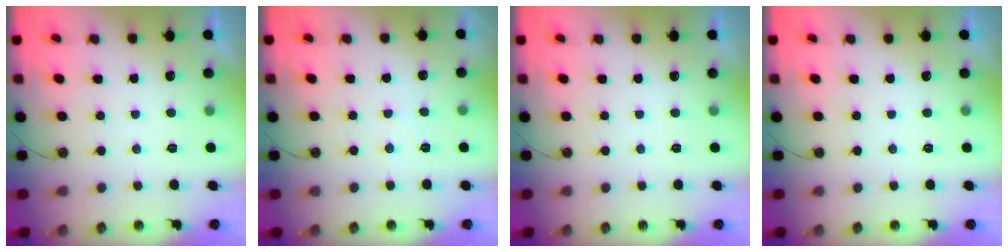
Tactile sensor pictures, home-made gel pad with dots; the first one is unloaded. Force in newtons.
{"total": 4.5, "press": 4.4, "slide": 0.8}
{"total": 0.0}
{"total": 0.0}